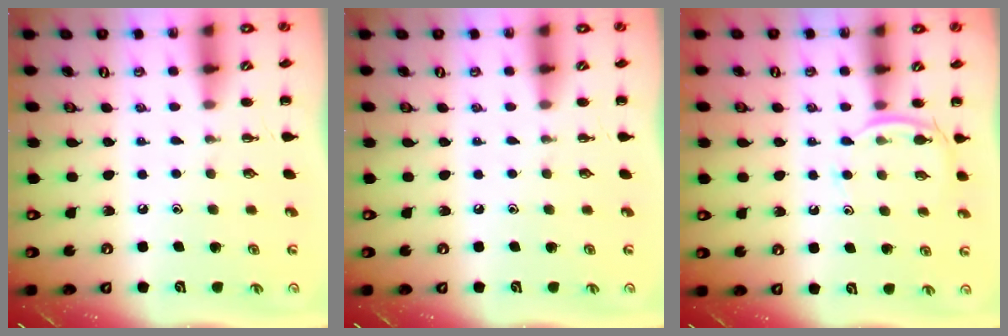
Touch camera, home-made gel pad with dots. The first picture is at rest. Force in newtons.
{"total": 0.0}
{"total": 5.1, "press": 4.8, "slide": 1.5}